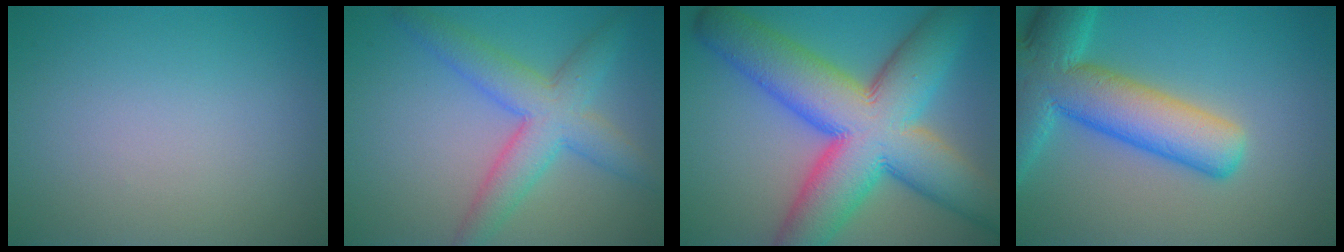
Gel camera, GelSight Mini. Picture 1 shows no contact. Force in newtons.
{"total": 5.8, "press": 5.8, "slide": 0.2}
{"total": 15.5, "press": 15.5, "slide": 0.6}
{"total": 10.0, "press": 10.0, "slide": 0.6}